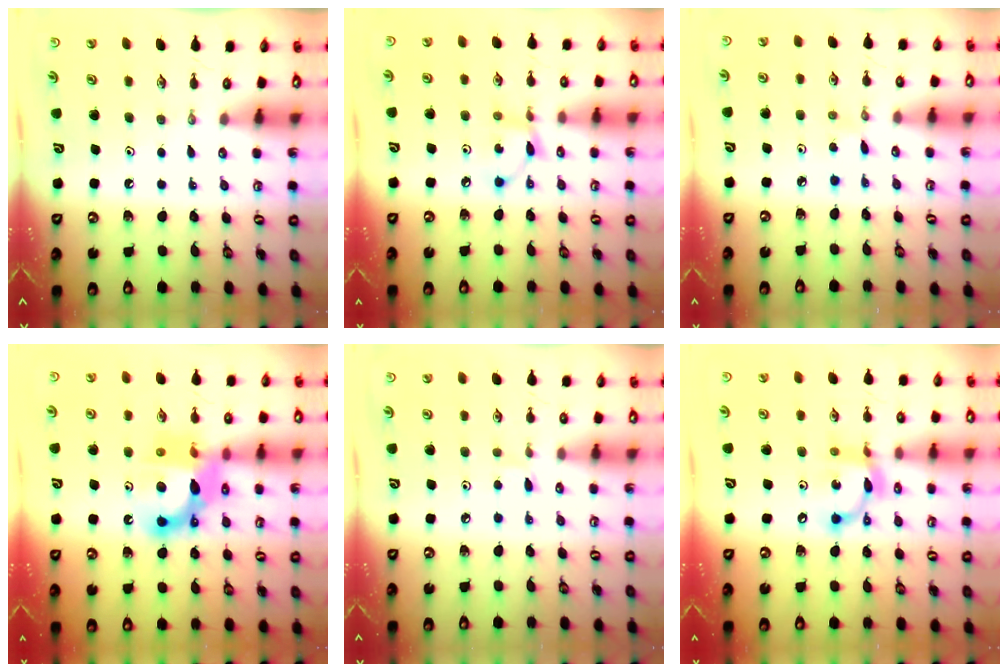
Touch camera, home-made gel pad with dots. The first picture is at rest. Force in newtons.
{"total": 5.8, "press": 5.8, "slide": 0.2}
{"total": 2.9, "press": 2.9, "slide": 0.3}
{"total": 14.1, "press": 14.1, "slide": 1.1}
{"total": 2.2, "press": 2.2, "slide": 0.3}
{"total": 13.0, "press": 12.9, "slide": 0.9}